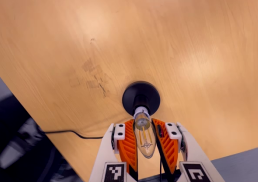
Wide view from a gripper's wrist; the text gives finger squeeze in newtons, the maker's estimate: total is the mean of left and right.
{"total": 18.5, "left": 18.1, "right": 19.0}